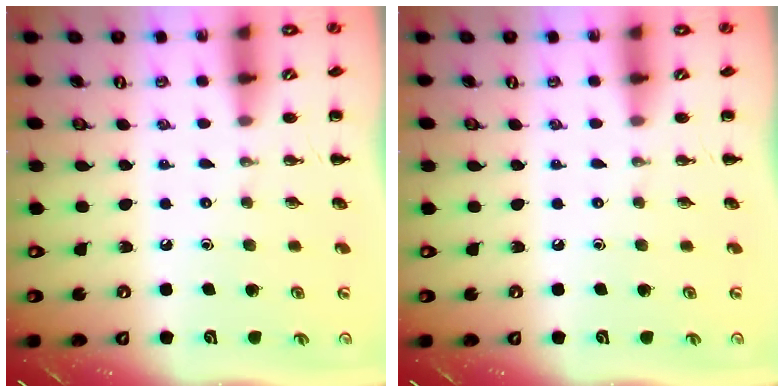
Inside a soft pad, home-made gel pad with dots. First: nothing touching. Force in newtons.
{"total": 0.0}